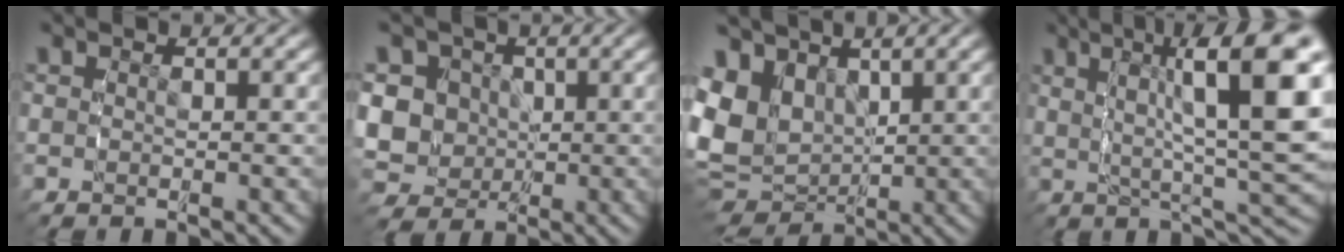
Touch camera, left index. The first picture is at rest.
{"total": 14.0, "force": [-0.3, 13.1, 5.0], "torque": [-0.144, -0.047, -0.005]}
{"total": 10.6, "force": [-0.1, 8.7, 6.1], "torque": [-0.144, -0.045, 0.019]}
{"total": 11.4, "force": [3.6, 2.7, 10.5], "torque": [-0.120, 0.023, 0.052]}